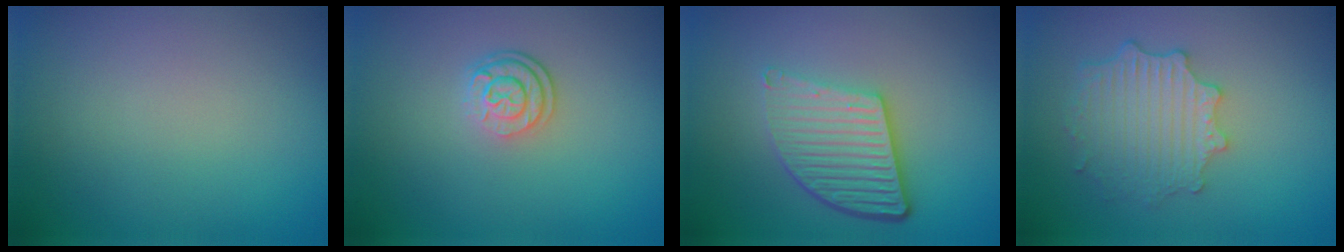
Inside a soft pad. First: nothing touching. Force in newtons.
{"total": 2.6, "press": 1.9, "slide": 1.8}
{"total": 5.6, "press": 3.9, "slide": 4.0}
{"total": 4.2, "press": 3.5, "slide": 2.4}